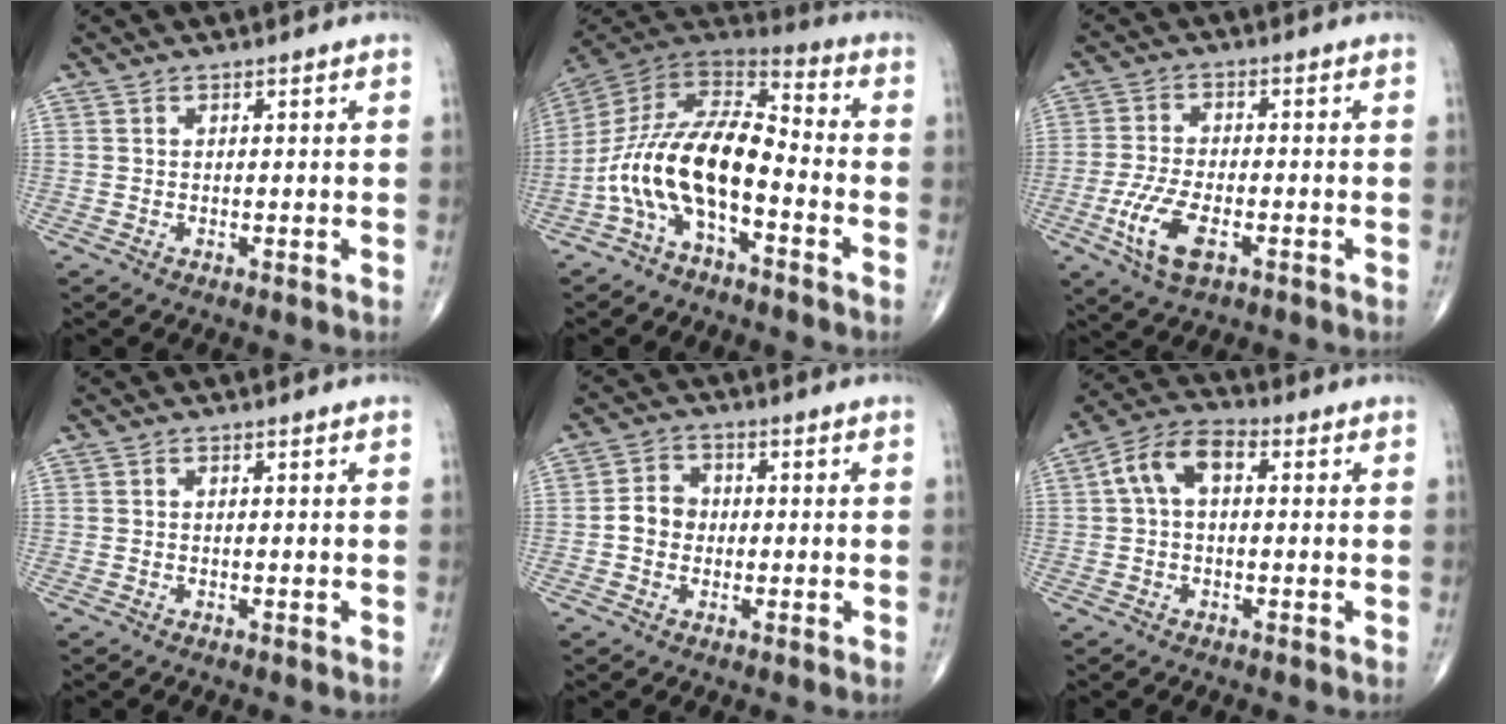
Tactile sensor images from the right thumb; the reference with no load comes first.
{"total": 15.9, "force": [-5.4, 7.0, 13.2], "torque": [-0.246, 0.074, -0.107]}
{"total": 8.9, "force": [-3.6, 4.0, 7.1], "torque": [-0.155, 0.006, -0.065]}
{"total": 0.0}
{"total": 4.7, "force": [-0.6, 4.0, 2.3], "torque": [-0.029, 0.017, -0.019]}
{"total": 8.1, "force": [1.2, 4.8, 6.5], "torque": [-0.119, 0.029, 0.013]}